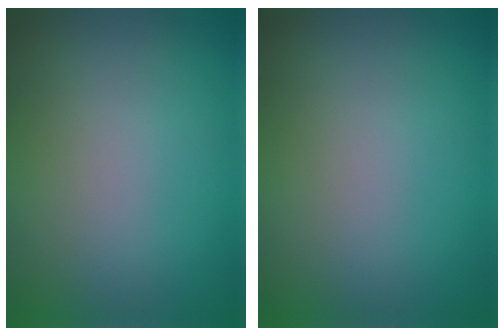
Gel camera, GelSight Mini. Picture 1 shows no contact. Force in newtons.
{"total": 0.0}